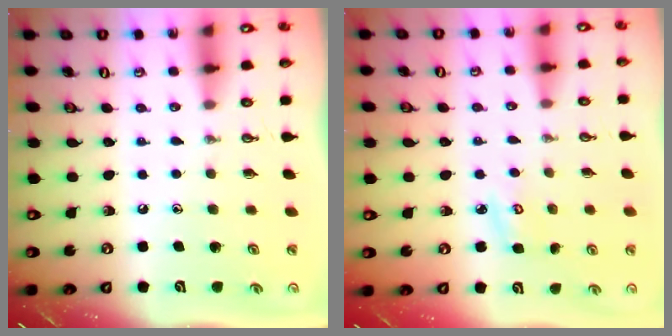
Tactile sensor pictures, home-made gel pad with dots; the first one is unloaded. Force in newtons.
{"total": 4.3, "press": 4.3, "slide": 0.5}